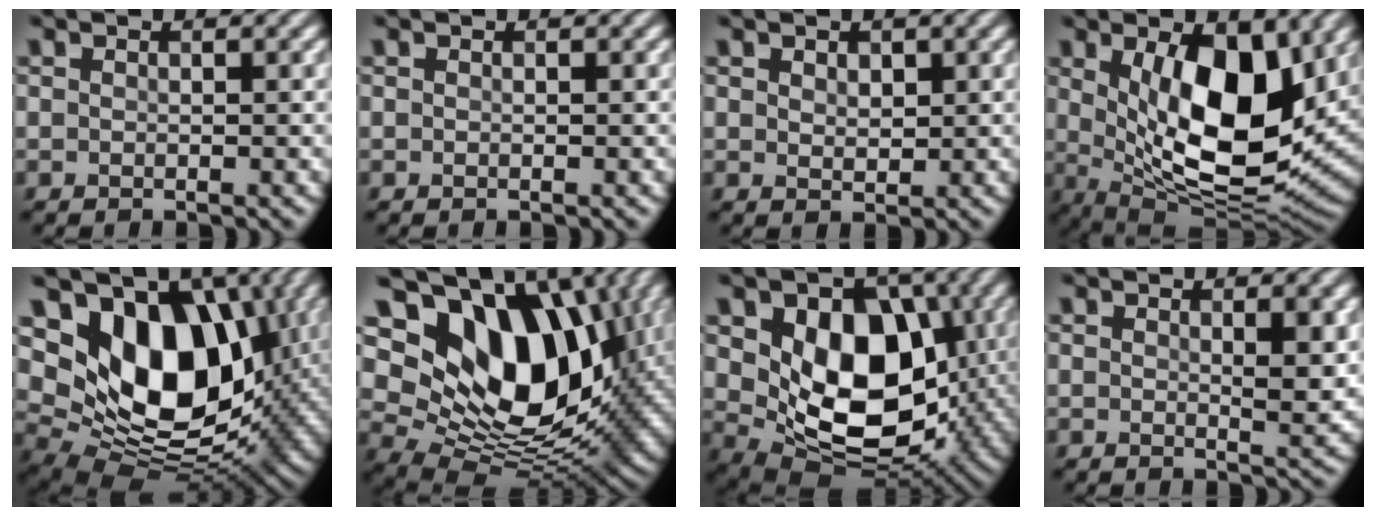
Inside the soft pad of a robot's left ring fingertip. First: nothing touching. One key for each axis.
{"total": 0.0}
{"total": 1.0, "fx": 0.7, "fy": 0.8, "fz": 0.2, "tx": -0.005, "ty": 0.000, "tz": 0.014}
{"total": 12.0, "fx": 2.2, "fy": 5.6, "fz": 10.4, "tx": -0.161, "ty": -0.021, "tz": 0.043}
{"total": 13.9, "fx": 4.2, "fy": 9.0, "fz": 9.7, "tx": -0.148, "ty": -0.011, "tz": 0.073}
{"total": 15.3, "fx": 5.5, "fy": 9.7, "fz": 10.4, "tx": -0.168, "ty": 0.006, "tz": 0.095}
{"total": 10.8, "fx": 1.2, "fy": 7.5, "fz": 7.7, "tx": -0.127, "ty": -0.017, "tz": 0.020}
{"total": 2.1, "fx": 0.6, "fy": 0.5, "fz": 1.9, "tx": -0.026, "ty": -0.005, "tz": 0.011}